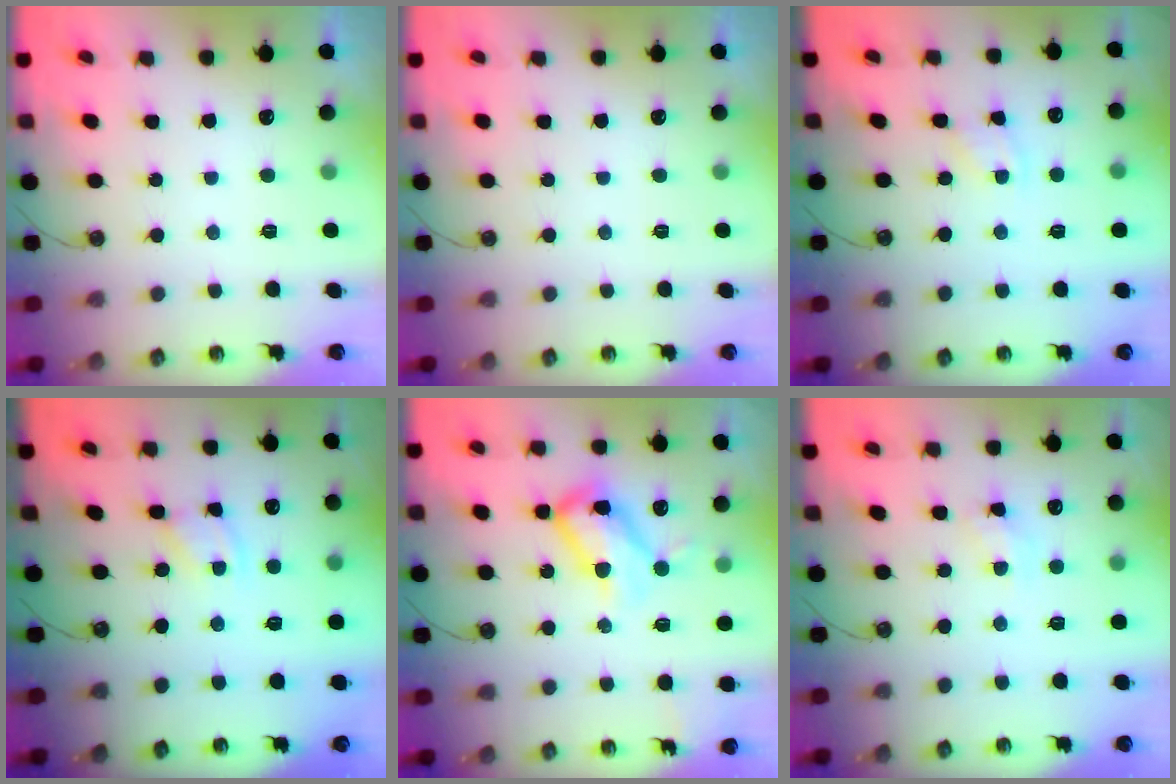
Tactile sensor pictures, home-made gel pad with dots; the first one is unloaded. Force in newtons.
{"total": 0.0}
{"total": 3.4, "press": 3.4, "slide": 0.5}
{"total": 2.4, "press": 2.4, "slide": 0.2}
{"total": 13.6, "press": 13.6, "slide": 0.9}
{"total": 4.9, "press": 4.9, "slide": 0.5}